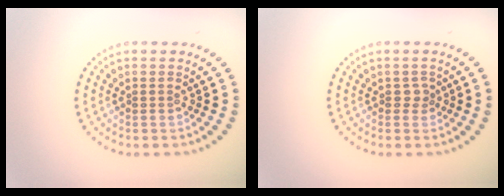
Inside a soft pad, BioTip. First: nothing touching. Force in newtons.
{"total": 0.9, "press": 0.7, "slide": 0.6}